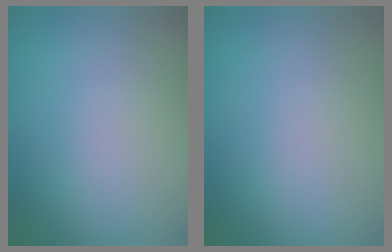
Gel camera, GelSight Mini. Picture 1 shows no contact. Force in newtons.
{"total": 0.0}